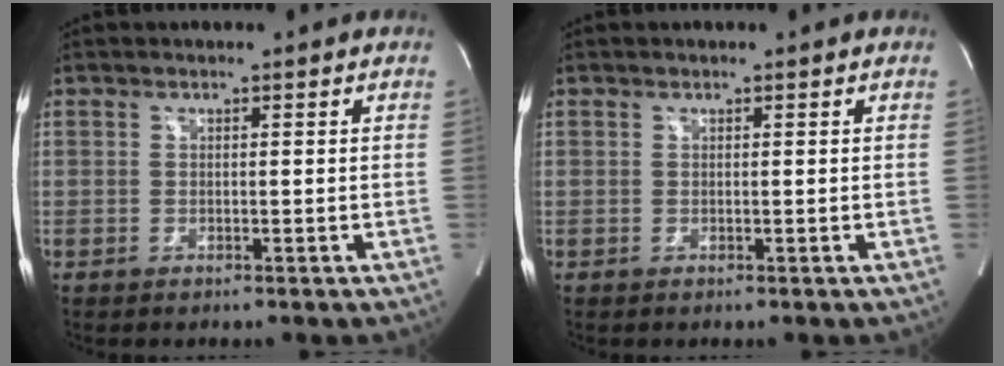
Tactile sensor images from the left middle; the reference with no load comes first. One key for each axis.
{"total": 0.0}